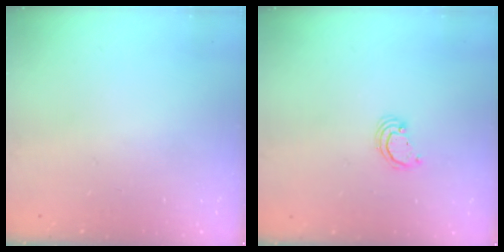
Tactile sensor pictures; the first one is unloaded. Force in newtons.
{"total": 2.2, "press": 2.2, "slide": 0.2}